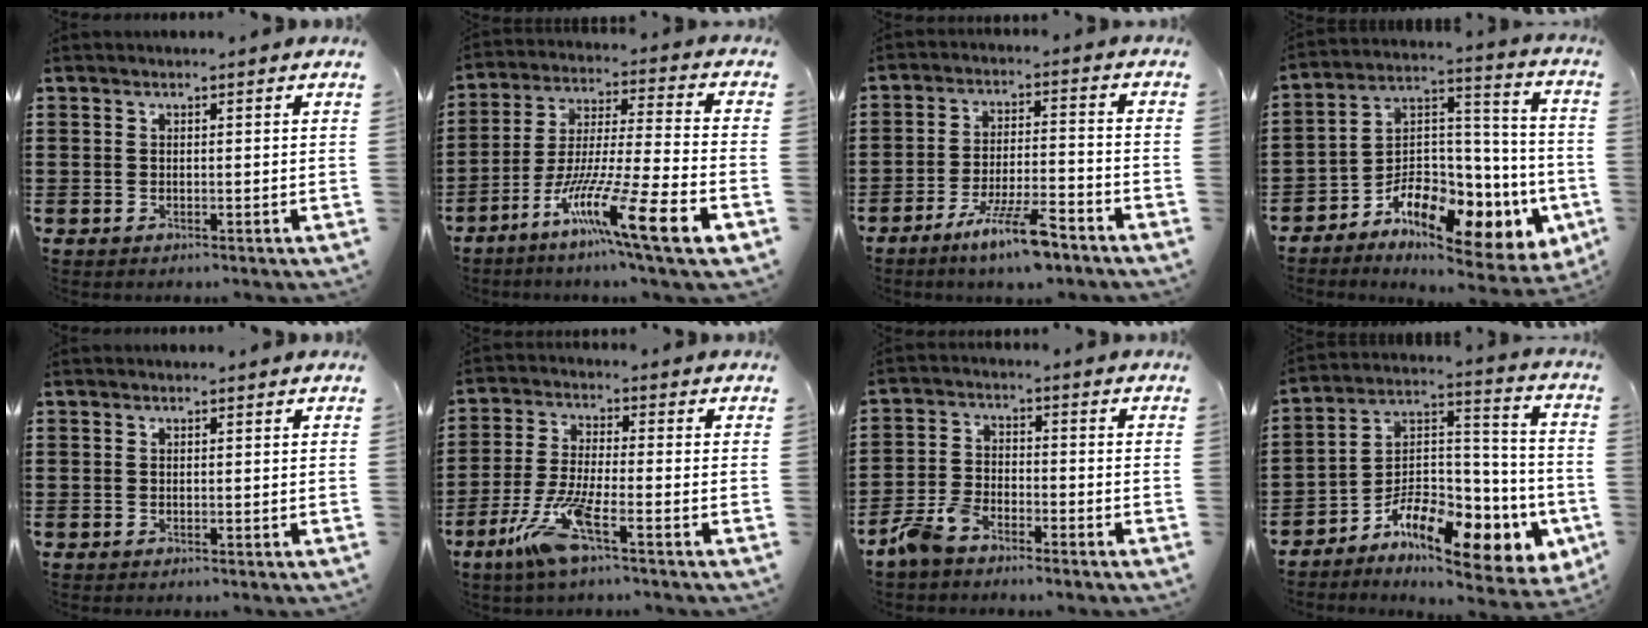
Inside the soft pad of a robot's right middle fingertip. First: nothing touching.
{"total": 14.0, "force": [-8.5, 0.2, 11.1], "torque": [-0.215, -0.012, -0.161]}
{"total": 8.3, "force": [-5.9, 1.2, 5.8], "torque": [-0.114, -0.004, -0.109]}
{"total": 9.3, "force": [-6.4, 4.8, 4.7], "torque": [-0.094, -0.003, -0.118]}
{"total": 0.0}
{"total": 9.0, "force": [-4.8, 1.6, 7.5], "torque": [-0.163, -0.010, -0.091]}
{"total": 5.1, "force": [-4.3, 1.6, 2.0], "torque": [-0.060, 0.006, -0.090]}
{"total": 11.1, "force": [-7.2, 4.5, 7.1], "torque": [-0.135, 0.002, -0.137]}